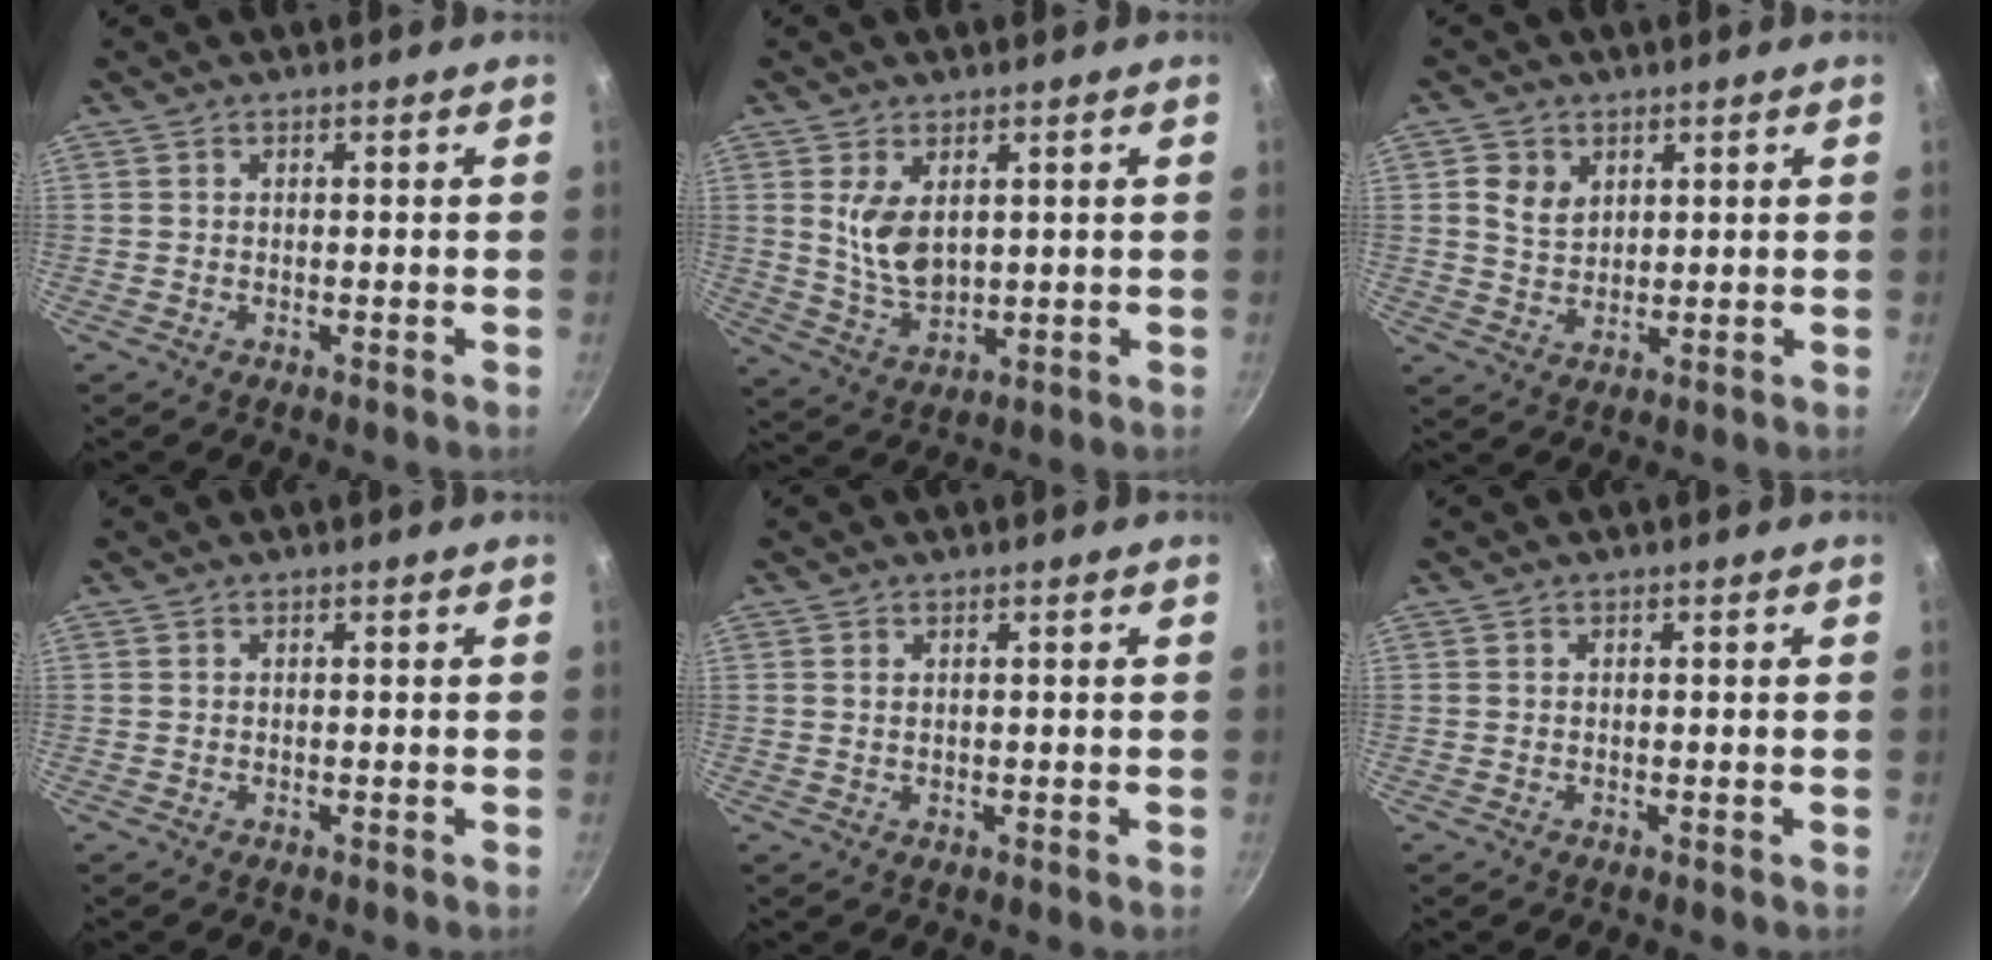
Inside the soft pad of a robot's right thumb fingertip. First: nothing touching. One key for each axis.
{"total": 7.6, "fx": 2.2, "fy": 4.3, "fz": 5.9, "tx": -0.100, "ty": -0.028, "tz": 0.053}
{"total": 5.0, "fx": 1.8, "fy": 3.9, "fz": 2.7, "tx": -0.034, "ty": -0.008, "tz": 0.036}
{"total": 0.0}
{"total": 0.6, "fx": 0.3, "fy": 0.3, "fz": 0.4, "tx": -0.008, "ty": 0.001, "tz": 0.006}
{"total": 0.0}